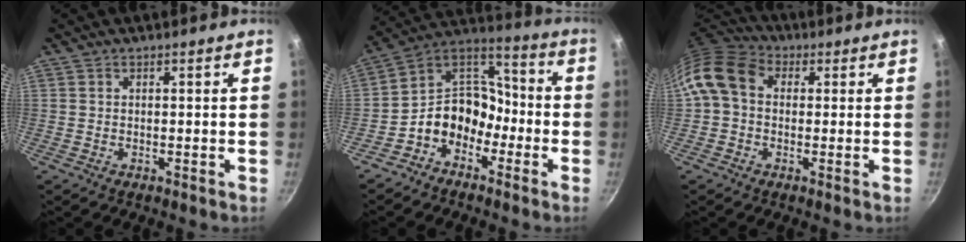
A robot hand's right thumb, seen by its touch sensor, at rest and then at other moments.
{"total": 12.1, "force": [-5.8, 9.1, 5.6], "torque": [-0.050, 0.078, -0.128]}
{"total": 10.5, "force": [1.2, 8.1, 6.6], "torque": [-0.113, 0.026, -0.001]}